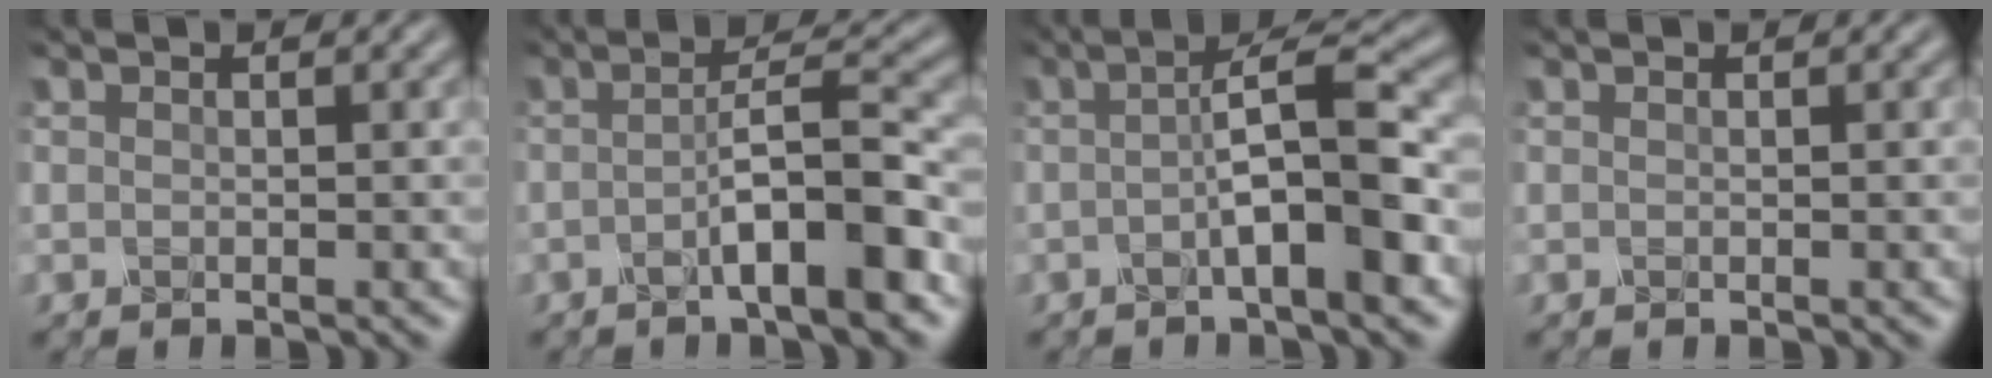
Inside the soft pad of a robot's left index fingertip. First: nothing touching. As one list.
[{"total": 6.1, "force": [-2.2, 1.1, 5.6], "torque": [-0.084, 0.016, -0.042]}, {"total": 6.4, "force": [-1.0, 1.1, 6.2], "torque": [-0.093, 0.013, -0.024]}, {"total": 0.0}]